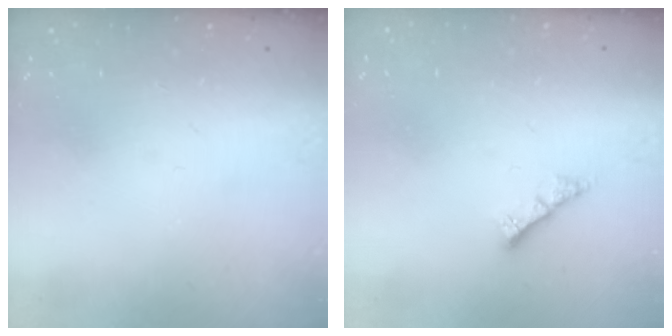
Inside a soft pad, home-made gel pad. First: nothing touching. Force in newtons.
{"total": 3.0, "press": 3.0, "slide": 0.1}